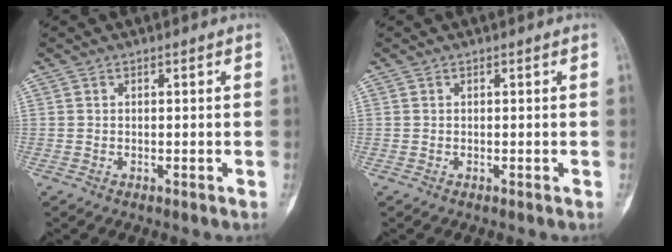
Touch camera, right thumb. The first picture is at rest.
{"total": 0.0}